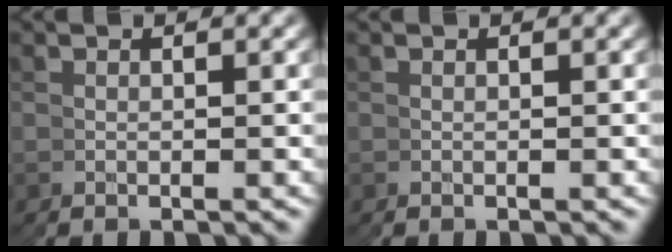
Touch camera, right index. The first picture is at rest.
{"total": 0.0}